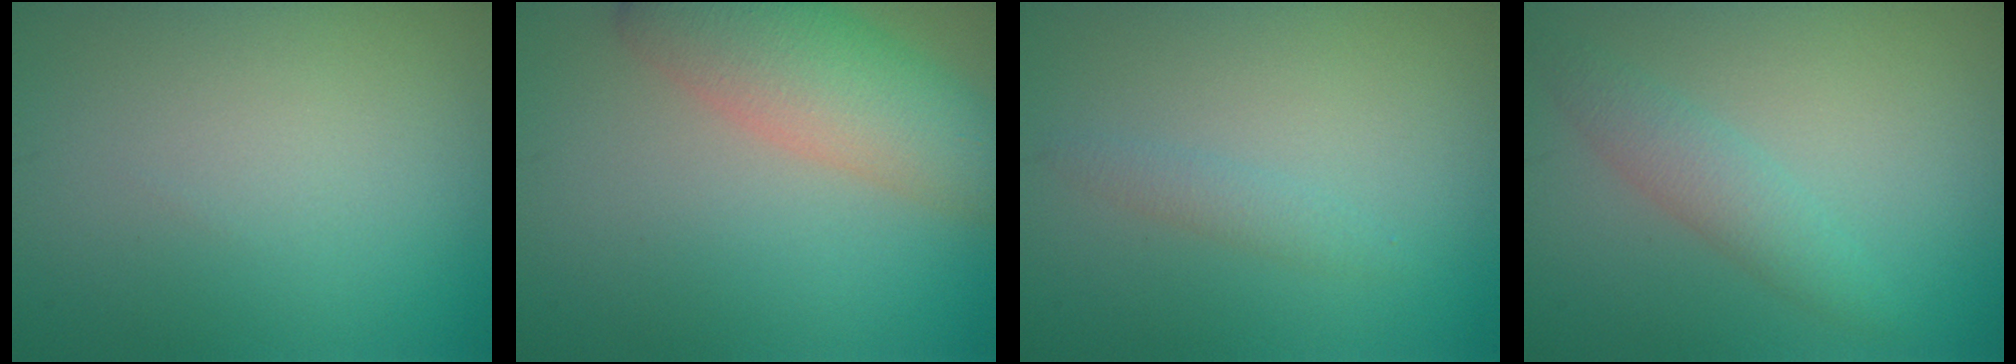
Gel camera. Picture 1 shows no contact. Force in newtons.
{"total": 6.3, "press": 6.3, "slide": 0.6}
{"total": 1.1, "press": 1.1, "slide": 0.0}
{"total": 2.4, "press": 2.4, "slide": 0.1}